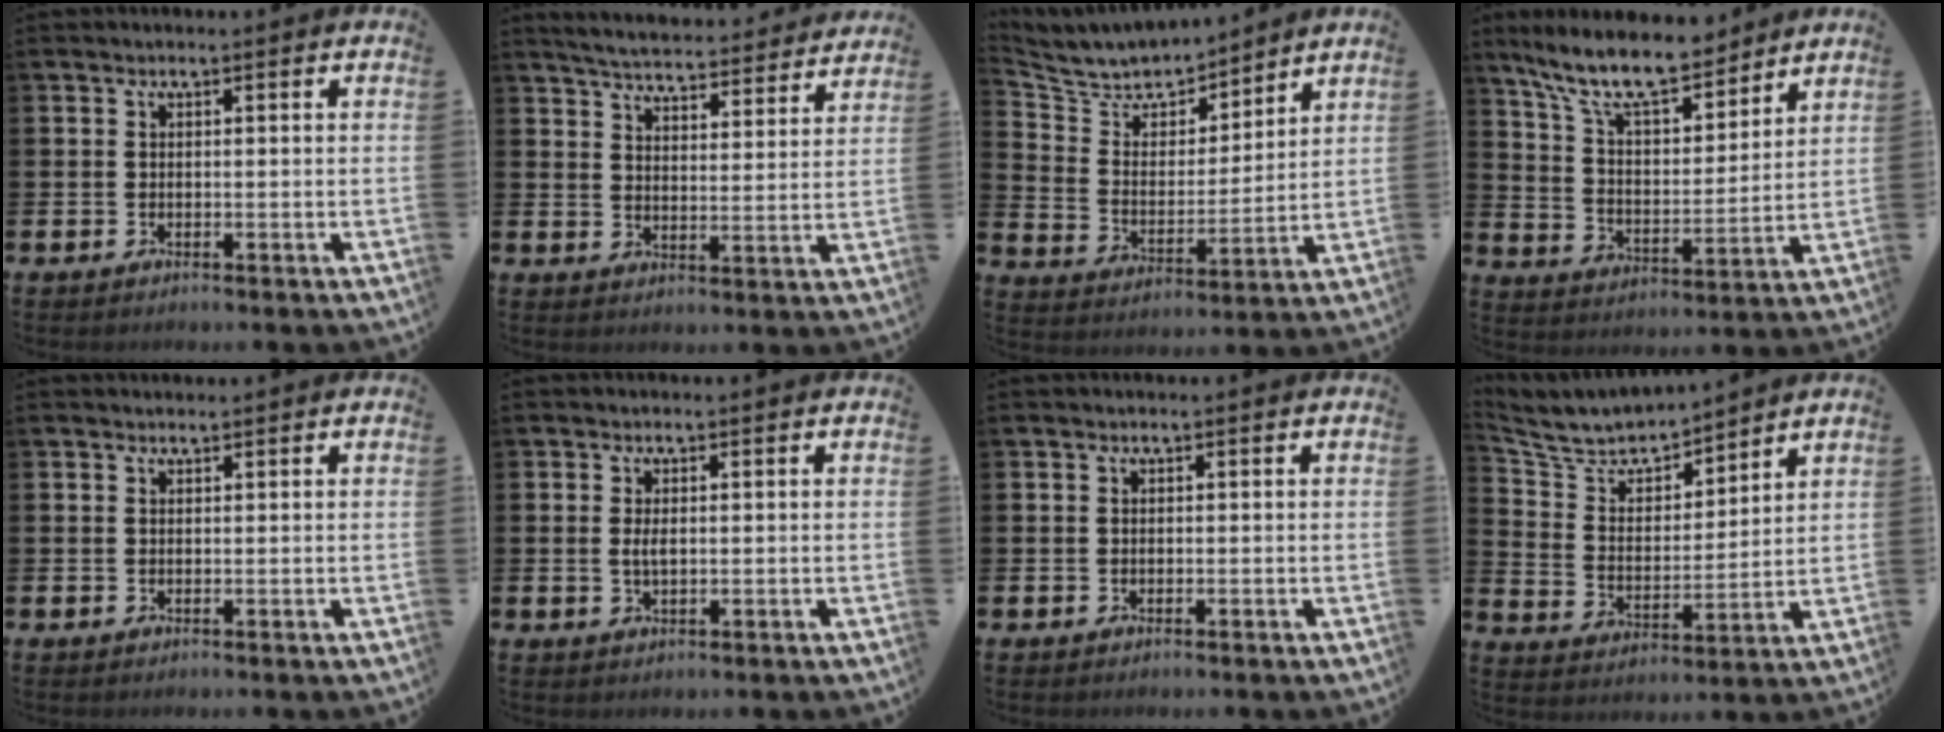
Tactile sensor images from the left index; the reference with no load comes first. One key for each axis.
{"total": 5.4, "fx": 5.3, "fy": 0.4, "fz": 0.6, "tx": -0.027, "ty": -0.042, "tz": 0.091}
{"total": 7.0, "fx": 6.8, "fy": 1.8, "fz": 0.6, "tx": -0.055, "ty": -0.054, "tz": 0.119}
{"total": 10.9, "fx": 9.5, "fy": 2.8, "fz": 4.5, "tx": -0.119, "ty": -0.053, "tz": 0.169}
{"total": 0.6, "fx": 0.6, "fy": 0.1, "fz": -0.1, "tx": 0.014, "ty": -0.005, "tz": 0.009}
{"total": 1.7, "fx": 0.2, "fy": 0.7, "fz": 1.5, "tx": -0.027, "ty": 0.001, "tz": 0.001}
{"total": 0.6, "fx": -0.1, "fy": 0.5, "fz": 0.2, "tx": 0.001, "ty": 0.001, "tz": -0.005}
{"total": 7.0, "fx": 6.6, "fy": 1.6, "fz": 1.3, "tx": -0.064, "ty": -0.048, "tz": 0.117}